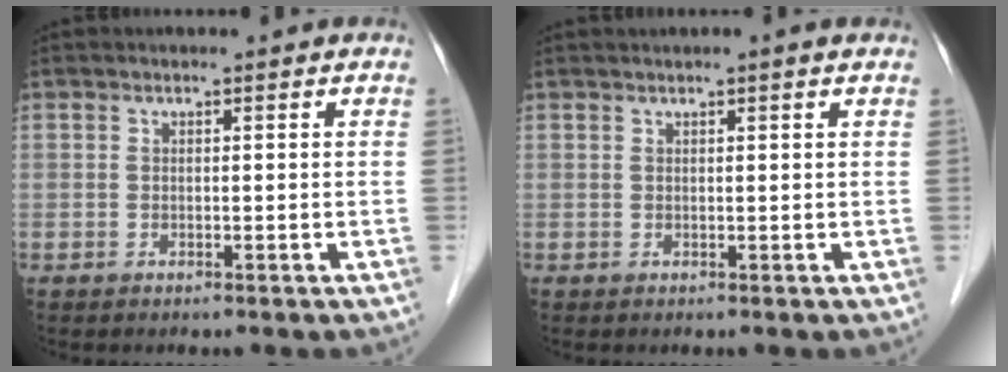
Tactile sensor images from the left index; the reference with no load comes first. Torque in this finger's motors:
{"motor_torque": [0.73, -1.41, 0.47, 0.10]}